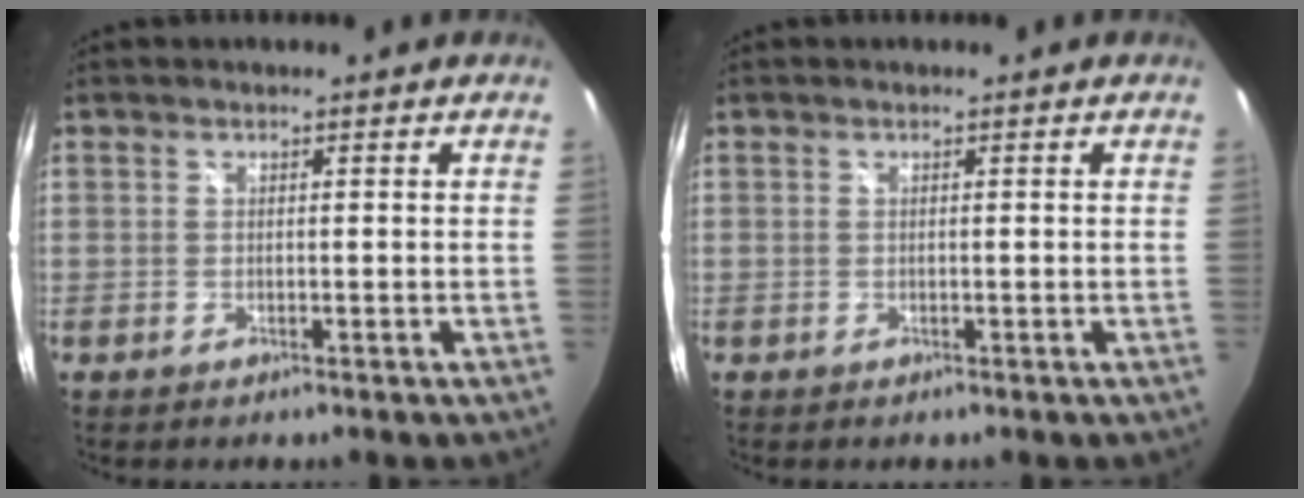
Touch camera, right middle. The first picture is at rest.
{"total": 0.0}